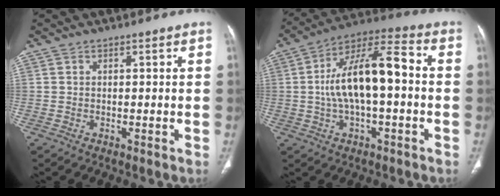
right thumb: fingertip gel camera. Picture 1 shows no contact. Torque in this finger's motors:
{"motor_torque": [2.08, 2.16, 2.04, -0.54, 0.18]}